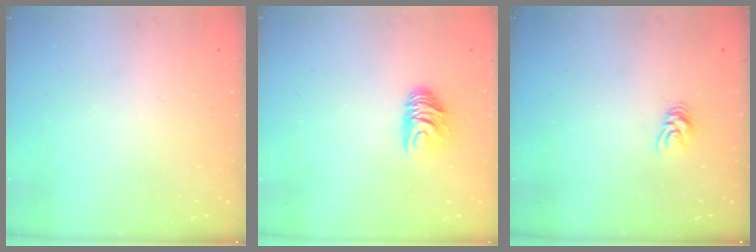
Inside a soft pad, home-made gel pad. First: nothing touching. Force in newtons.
{"total": 7.5, "press": 7.5, "slide": 0.7}
{"total": 5.2, "press": 5.2, "slide": 0.3}